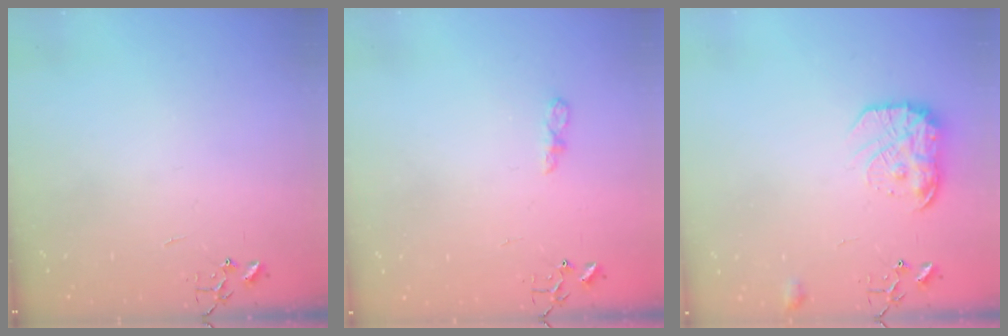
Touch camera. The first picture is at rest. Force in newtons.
{"total": 5.0, "press": 5.0, "slide": 0.5}
{"total": 14.3, "press": 14.3, "slide": 0.9}